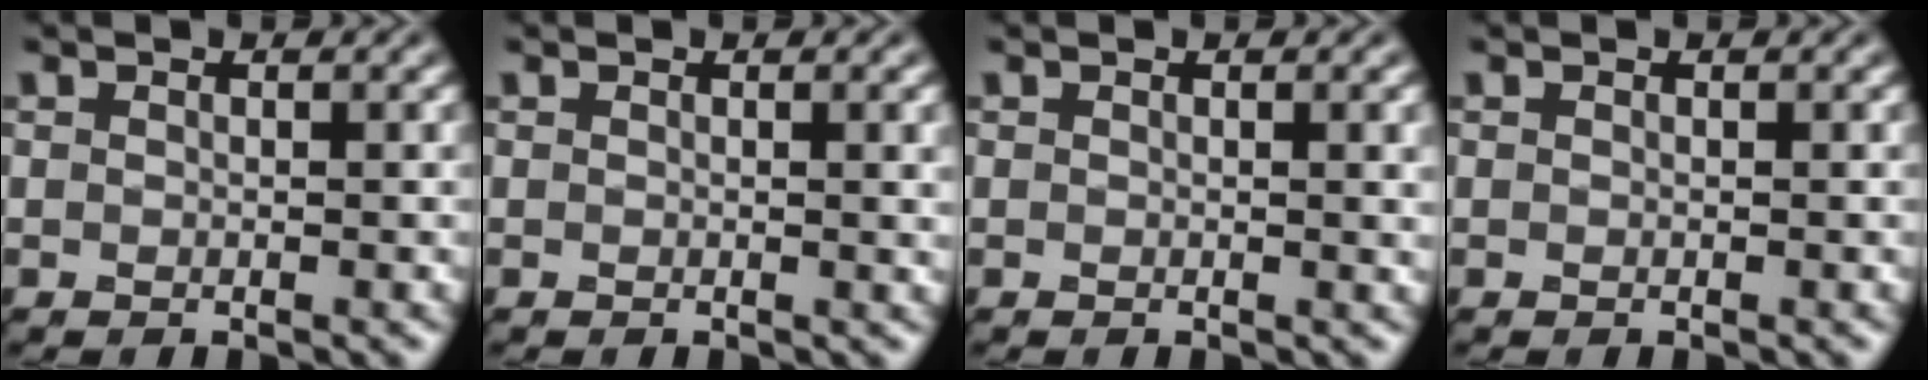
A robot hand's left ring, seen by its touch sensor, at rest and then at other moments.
{"total": 1.8, "force": [0.4, 0.5, 1.6], "torque": [-0.014, 0.003, 0.002]}
{"total": 1.8, "force": [0.4, 0.5, 1.7], "torque": [-0.015, 0.003, 0.002]}
{"total": 0.0}